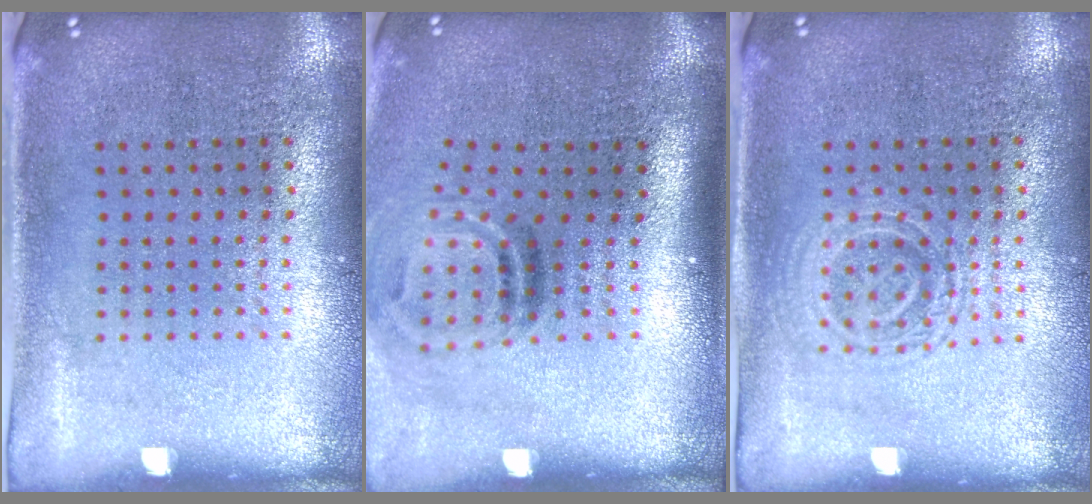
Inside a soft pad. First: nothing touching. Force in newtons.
{"total": 2.0, "press": 1.2, "slide": 1.6}
{"total": 1.3, "press": 1.2, "slide": 0.3}